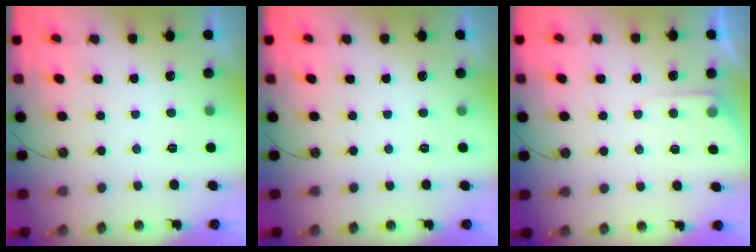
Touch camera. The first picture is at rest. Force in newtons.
{"total": 0.0}
{"total": 4.5, "press": 4.4, "slide": 0.6}